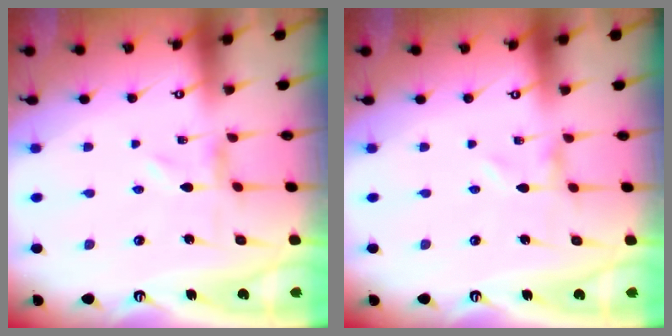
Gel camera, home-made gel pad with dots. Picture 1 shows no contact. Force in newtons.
{"total": 0.0}